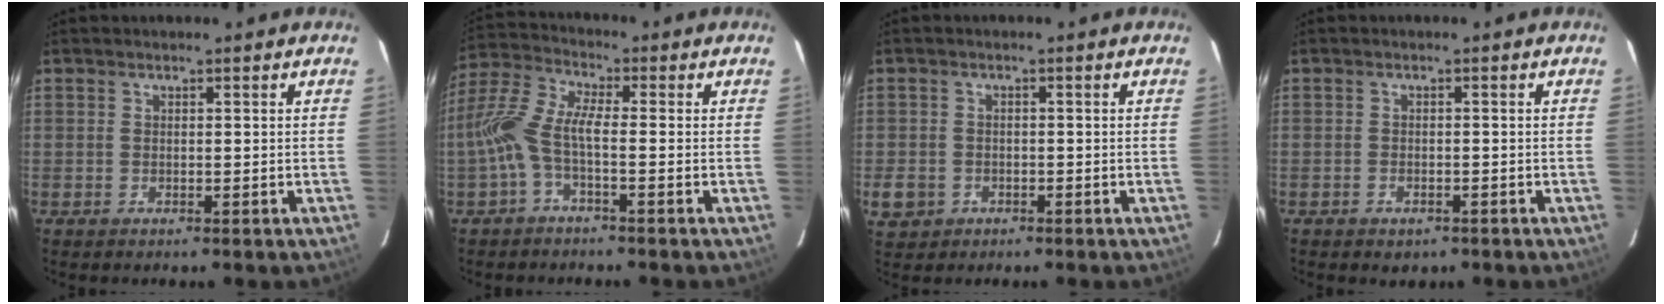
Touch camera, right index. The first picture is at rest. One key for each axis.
{"total": 8.3, "fx": -2.2, "fy": 2.2, "fz": 7.7, "tx": -0.180, "ty": 0.011, "tz": -0.049}
{"total": 4.7, "fx": -1.6, "fy": 4.2, "fz": 1.5, "tx": -0.047, "ty": 0.004, "tz": -0.019}
{"total": 2.4, "fx": -1.4, "fy": 1.7, "fz": 1.0, "tx": -0.023, "ty": 0.000, "tz": -0.016}